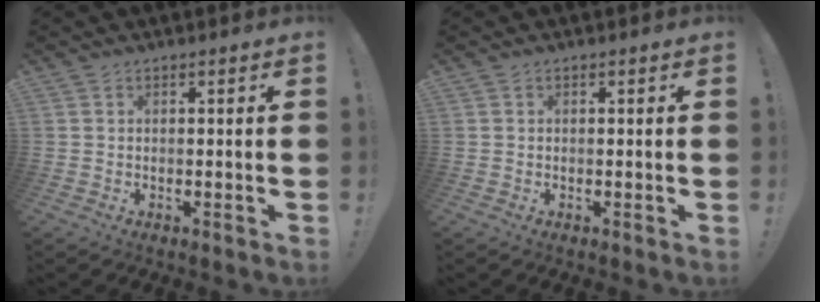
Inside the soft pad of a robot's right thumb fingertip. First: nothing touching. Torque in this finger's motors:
{"motor_torque": [-0.21, -0.09, 0.06, 0.22, 0.00]}